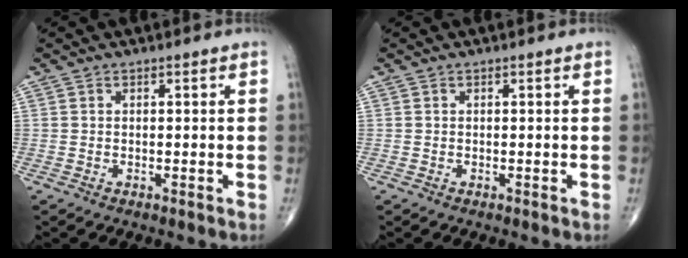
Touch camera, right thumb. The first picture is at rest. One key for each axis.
{"total": 0.0}